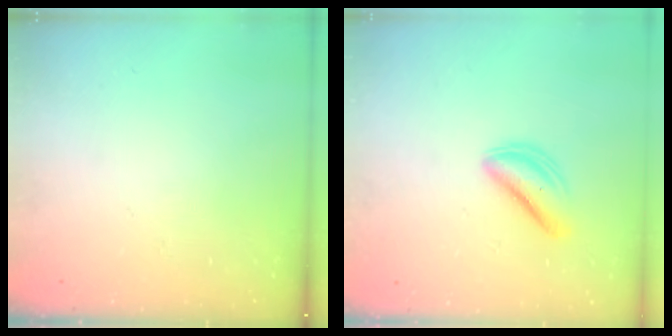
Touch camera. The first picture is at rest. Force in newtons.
{"total": 5.3, "press": 5.3, "slide": 0.5}